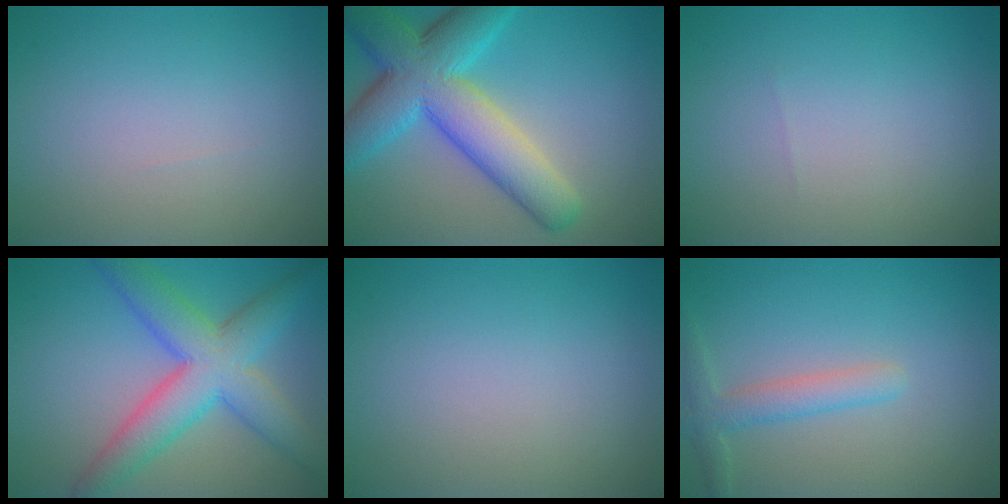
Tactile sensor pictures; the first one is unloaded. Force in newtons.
{"total": 9.8, "press": 9.8, "slide": 0.4}
{"total": 0.0}
{"total": 7.7, "press": 7.7, "slide": 0.1}
{"total": 0.0}
{"total": 2.5, "press": 2.5, "slide": 0.0}